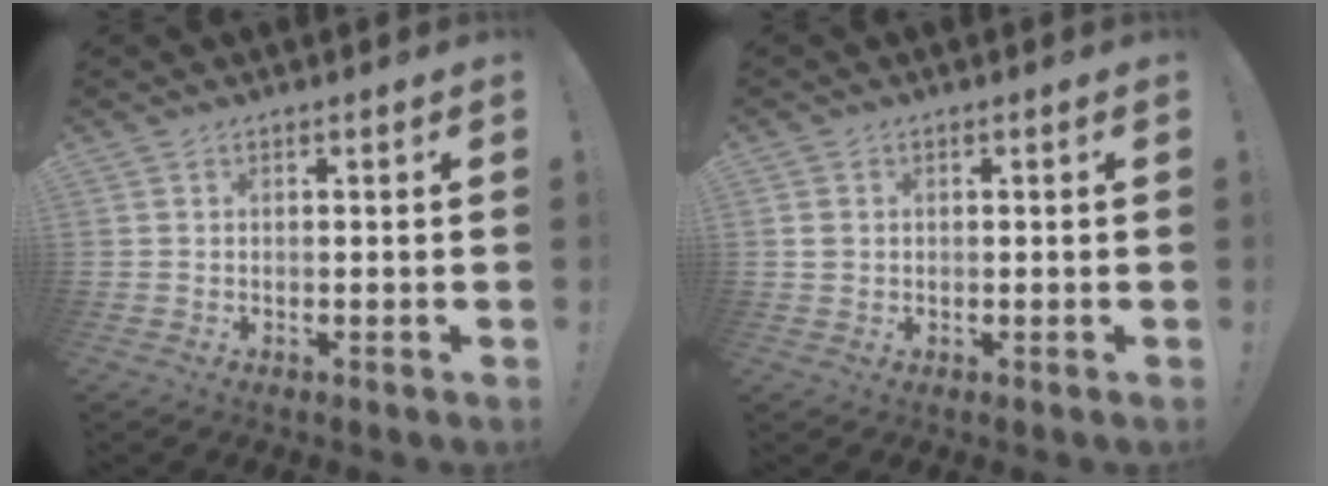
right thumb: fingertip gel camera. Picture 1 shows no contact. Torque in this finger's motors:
{"motor_torque": [-0.08, 0.11, -0.08, 0.15, 0.00]}